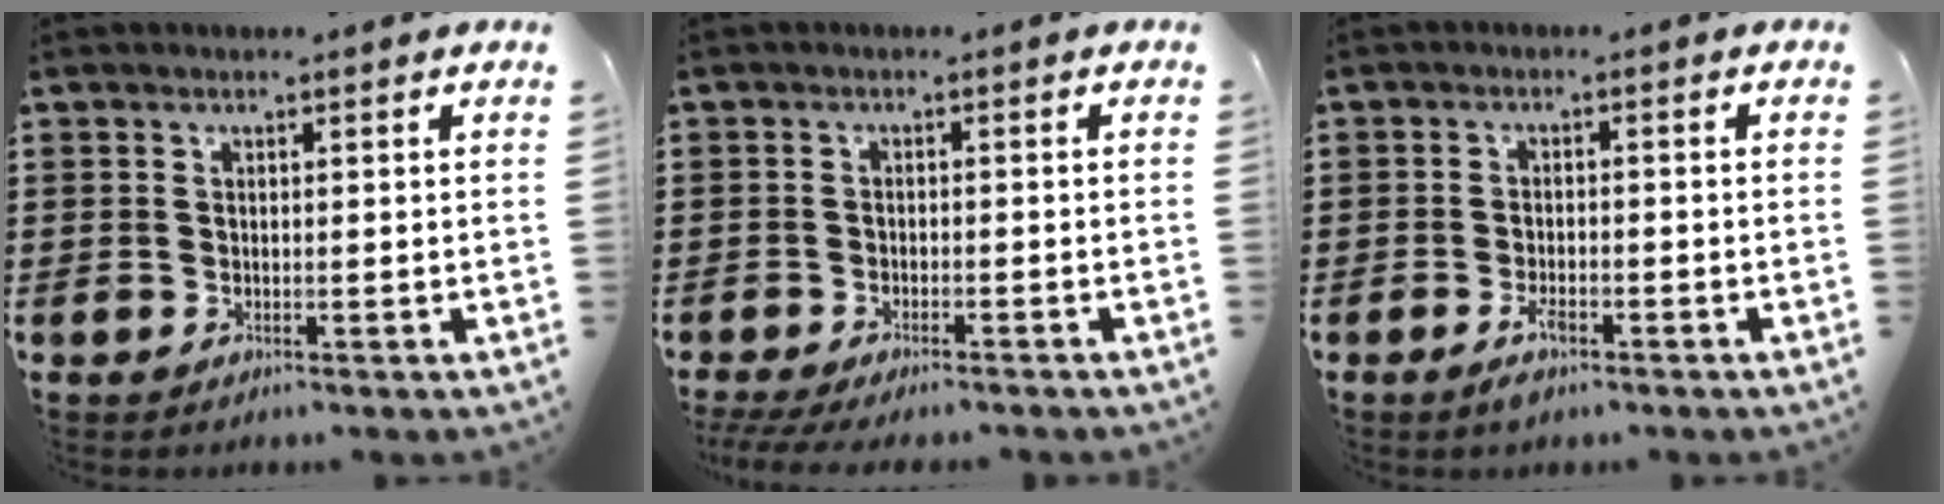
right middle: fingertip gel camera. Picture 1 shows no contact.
{"total": 2.5, "force": [-2.3, 0.1, 0.8], "torque": [-0.023, -0.003, -0.050]}
{"total": 2.9, "force": [-1.7, 1.0, 2.2], "torque": [-0.052, -0.004, -0.035]}